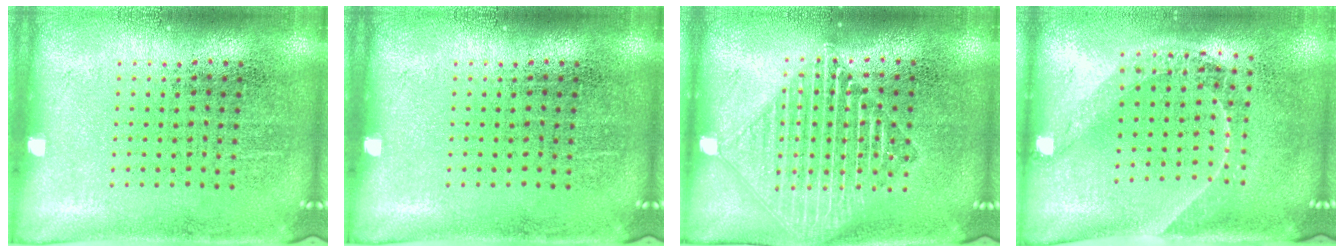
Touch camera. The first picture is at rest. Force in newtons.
{"total": 0.0}
{"total": 2.1, "press": 2.1, "slide": 0.3}
{"total": 1.5, "press": 1.3, "slide": 0.8}